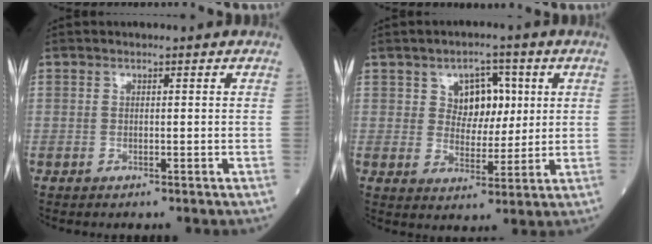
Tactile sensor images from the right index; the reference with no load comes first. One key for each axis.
{"total": 6.4, "fx": 2.2, "fy": 4.4, "fz": 4.1, "tx": -0.055, "ty": 0.013, "tz": 0.037}